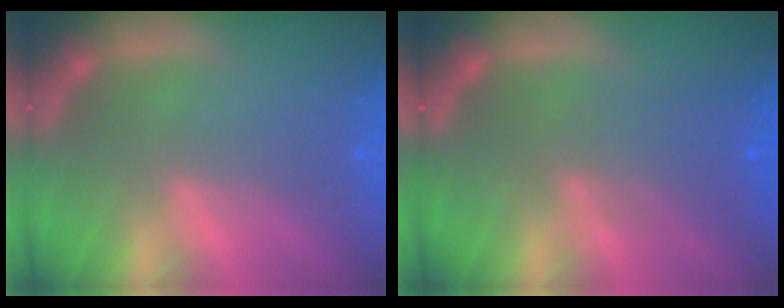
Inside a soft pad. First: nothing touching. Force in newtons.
{"total": 4.1}